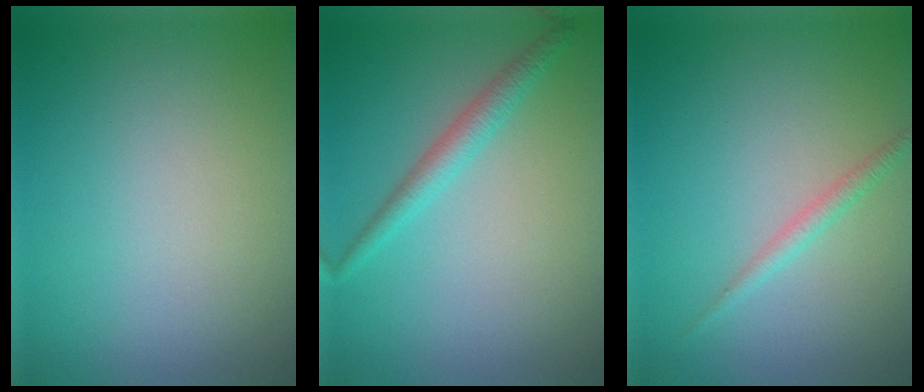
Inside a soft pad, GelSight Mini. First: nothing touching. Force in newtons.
{"total": 2.2, "press": 2.2, "slide": 0.1}
{"total": 1.3, "press": 1.3, "slide": 0.0}